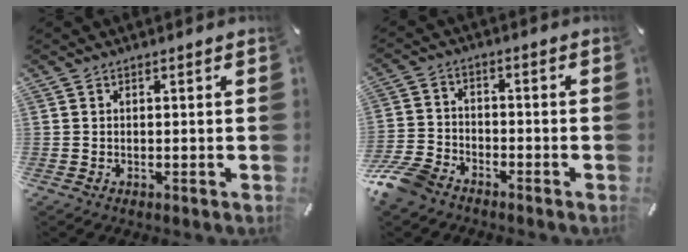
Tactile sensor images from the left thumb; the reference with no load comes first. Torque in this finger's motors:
{"motor_torque": [-0.60, 0.97, 0.38, 0.43, 0.19]}